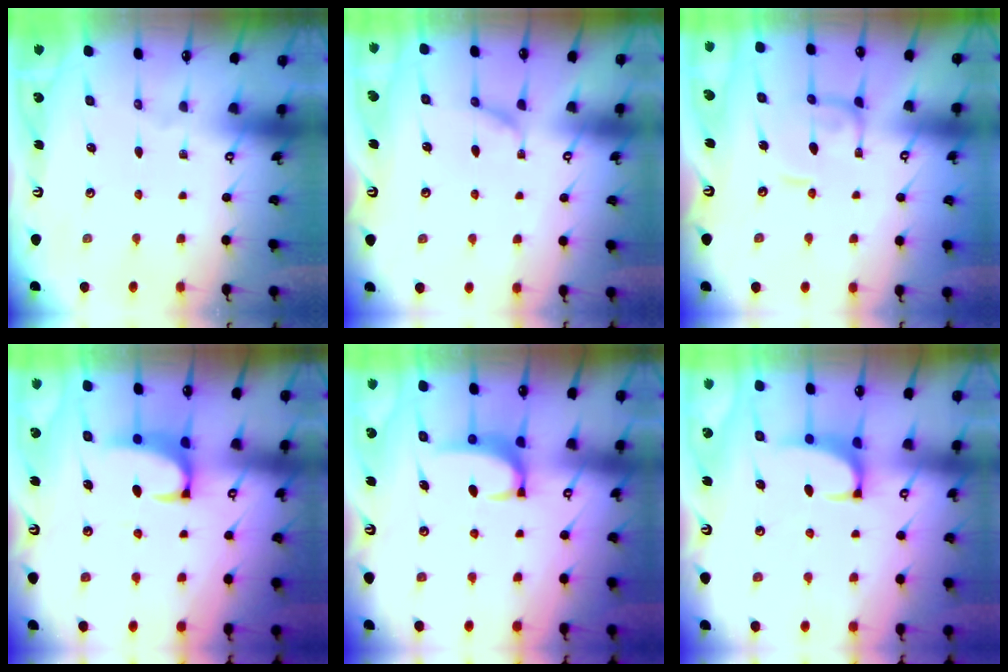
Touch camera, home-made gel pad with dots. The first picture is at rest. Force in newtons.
{"total": 1.2, "press": 0.8, "slide": 0.8}
{"total": 0.5, "press": 0.3, "slide": 0.4}
{"total": 2.5, "press": 2.4, "slide": 0.8}
{"total": 3.3, "press": 3.3, "slide": 0.4}
{"total": 0.7, "press": 0.2, "slide": 0.7}